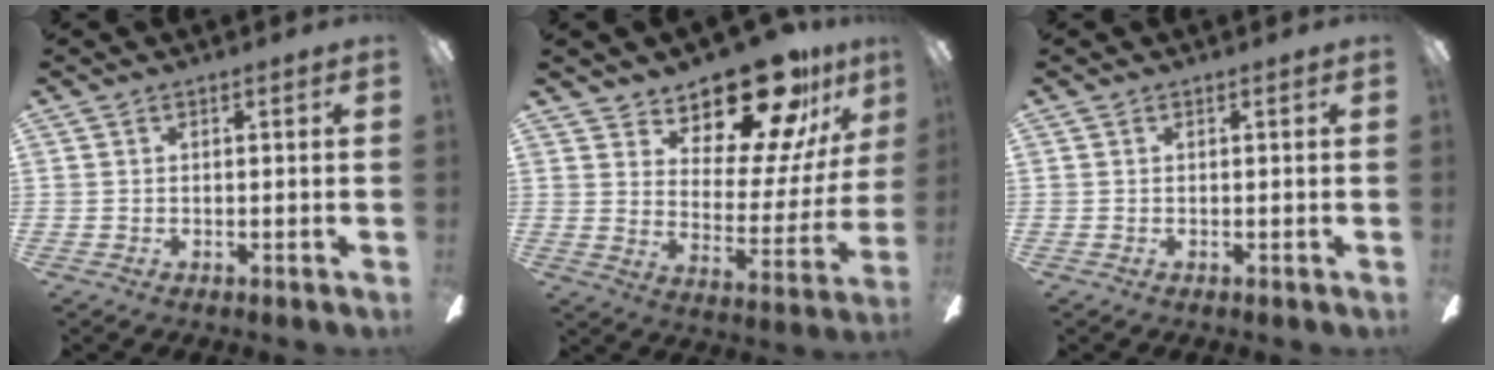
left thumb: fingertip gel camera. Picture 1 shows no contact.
{"total": 18.9, "force": [15.3, 6.9, 8.8], "torque": [-0.132, -0.121, 0.260]}
{"total": 0.0}